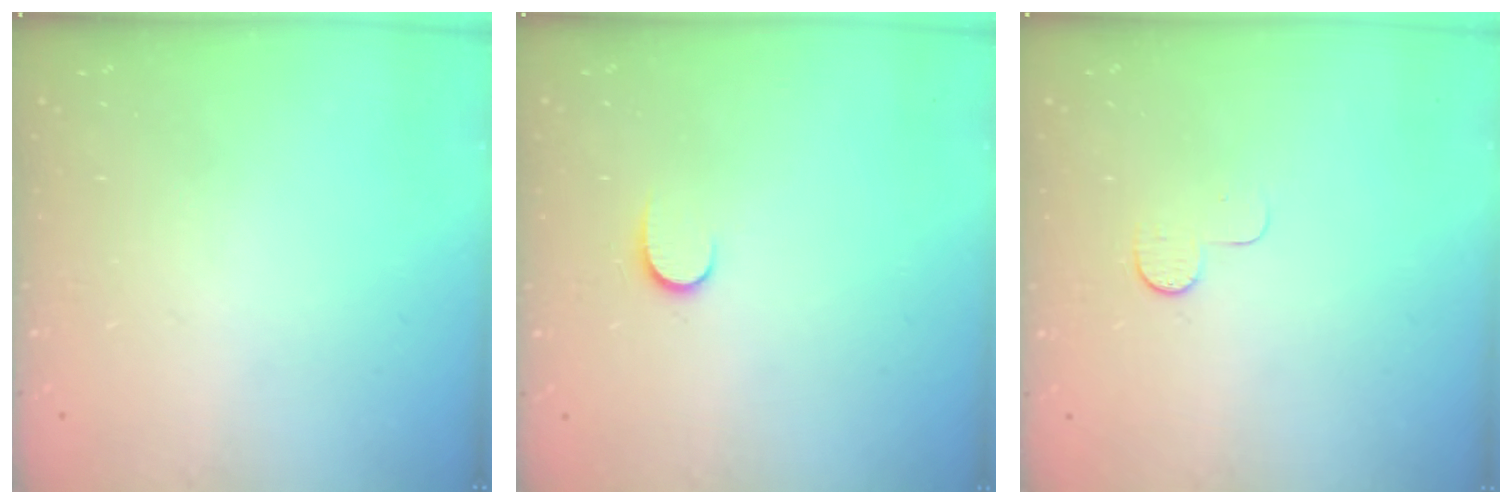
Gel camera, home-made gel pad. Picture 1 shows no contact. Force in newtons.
{"total": 5.7, "press": 5.7, "slide": 0.5}
{"total": 5.1, "press": 5.1, "slide": 0.5}